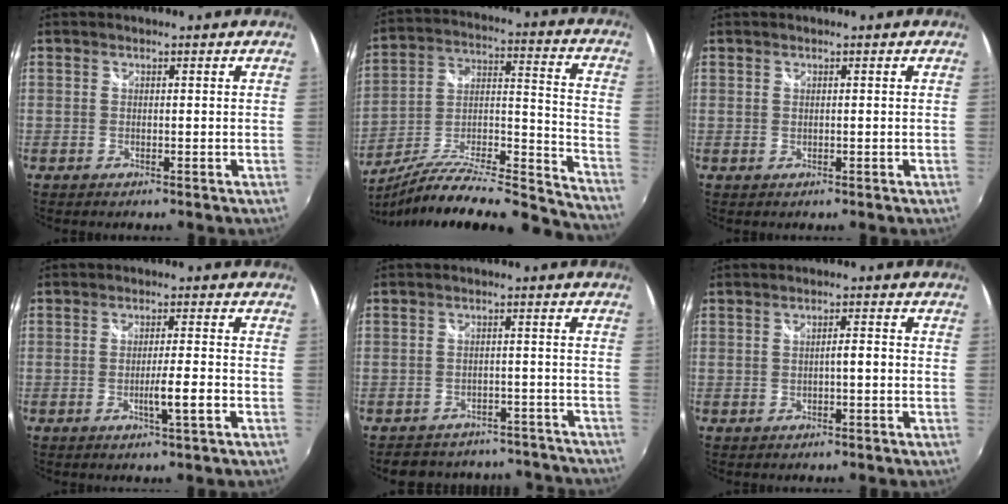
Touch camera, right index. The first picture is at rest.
{"total": 25.3, "force": [-21.5, 2.9, 13.0], "torque": [-0.179, -0.027, -0.337]}
{"total": 0.0}
{"total": 4.7, "force": [-1.7, -0.5, 4.4], "torque": [-0.072, -0.009, -0.028]}
{"total": 16.6, "force": [-14.8, 6.4, 4.0], "torque": [-0.083, 0.035, -0.168]}
{"total": 2.3, "force": [-0.5, 0.4, 2.2], "torque": [-0.036, 0.002, -0.008]}